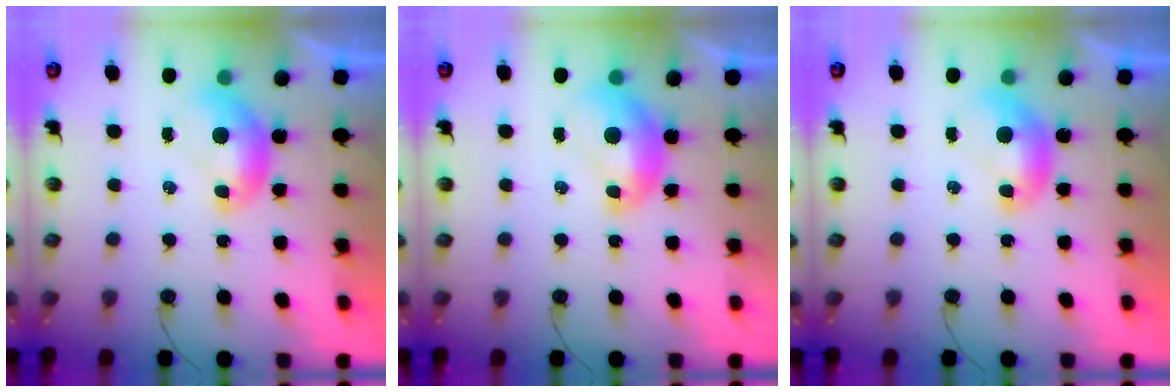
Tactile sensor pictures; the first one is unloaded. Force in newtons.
{"total": 1.3, "press": 1.3, "slide": 0.2}
{"total": 0.0}